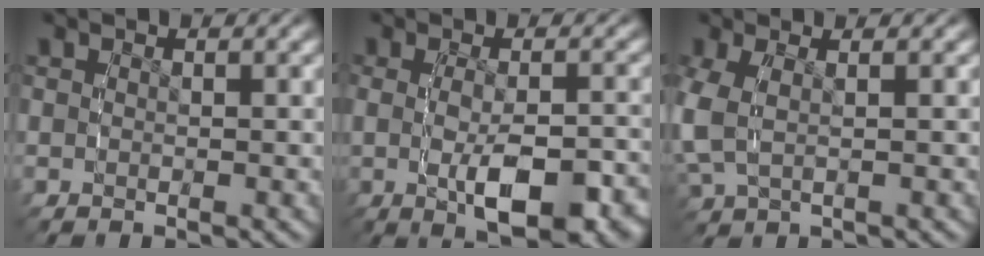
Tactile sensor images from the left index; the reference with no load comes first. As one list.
[{"total": 6.6, "force": [-2.1, 2.8, 5.6], "torque": [-0.100, -0.020, -0.021]}, {"total": 3.6, "force": [0.3, 2.4, 2.6], "torque": [-0.083, -0.007, 0.014]}]